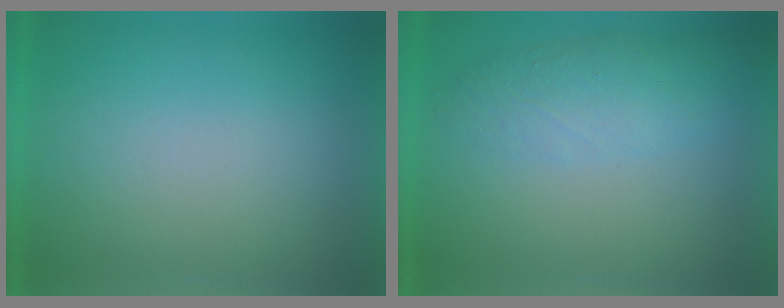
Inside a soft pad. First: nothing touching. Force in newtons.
{"total": 4.2}